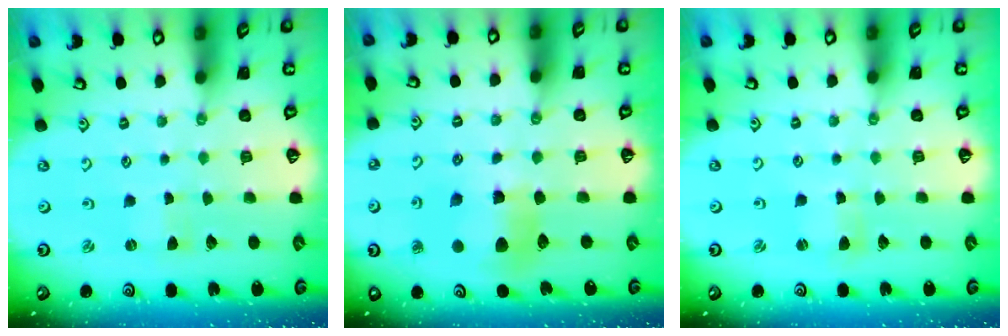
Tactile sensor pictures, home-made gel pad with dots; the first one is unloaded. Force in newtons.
{"total": 9.9, "press": 9.8, "slide": 1.5}
{"total": 1.6, "press": 1.6, "slide": 0.3}